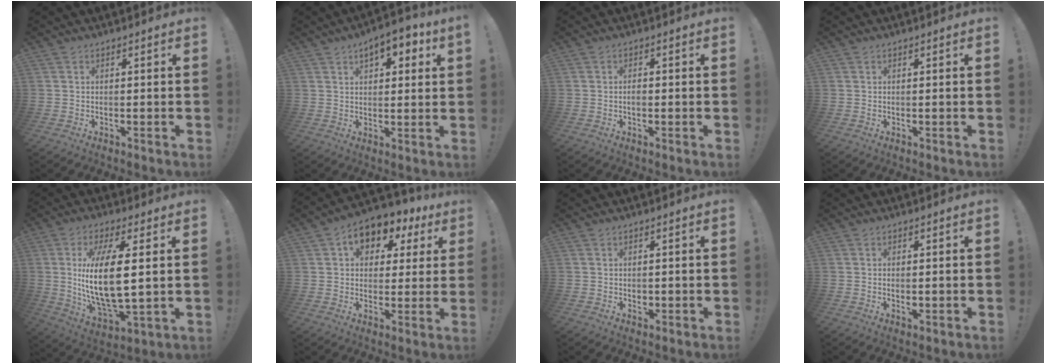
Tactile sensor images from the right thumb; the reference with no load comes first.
{"total": 6.8, "force": [3.8, 3.3, 4.6], "torque": [-0.055, -0.013, 0.061]}
{"total": 1.7, "force": [-0.7, 1.0, 1.2], "torque": [-0.022, 0.004, -0.014]}
{"total": 0.0}
{"total": 18.2, "force": [2.6, 6.4, 16.8], "torque": [-0.343, -0.021, 0.035]}
{"total": 10.1, "force": [4.6, 7.3, 5.3], "torque": [-0.074, -0.022, 0.088]}
{"total": 1.1, "force": [0.1, 1.1, 0.3], "torque": [-0.004, 0.002, 0.001]}
{"total": 1.4, "force": [-0.1, 0.8, 1.1], "torque": [-0.021, 0.003, -0.003]}